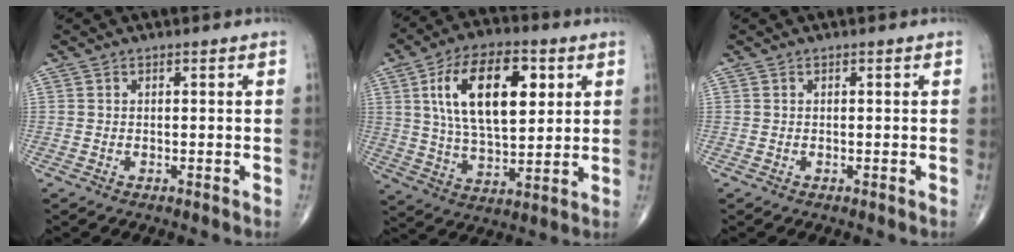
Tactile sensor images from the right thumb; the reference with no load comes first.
{"total": 18.5, "force": [5.5, 9.1, 15.2], "torque": [-0.245, -0.007, 0.097]}
{"total": 0.0}